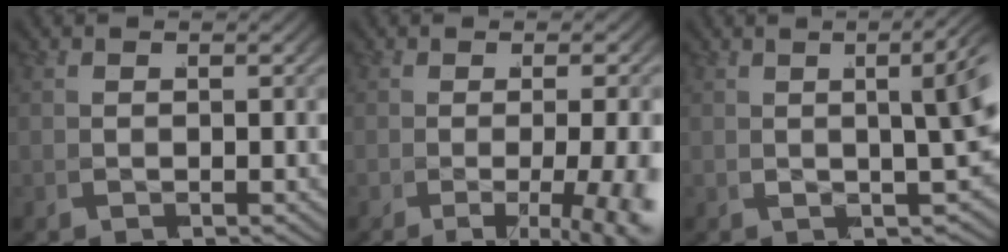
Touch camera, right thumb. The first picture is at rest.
{"total": 6.9, "force": [-2.5, 2.0, 6.1], "torque": [-0.072, -0.008, -0.035]}
{"total": 6.2, "force": [2.2, 2.2, 5.3], "torque": [-0.039, 0.029, 0.022]}